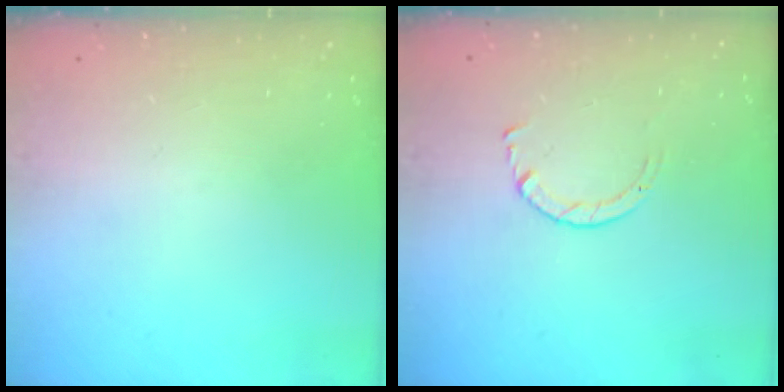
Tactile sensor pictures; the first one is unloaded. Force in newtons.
{"total": 1.7, "press": 1.7, "slide": 0.2}